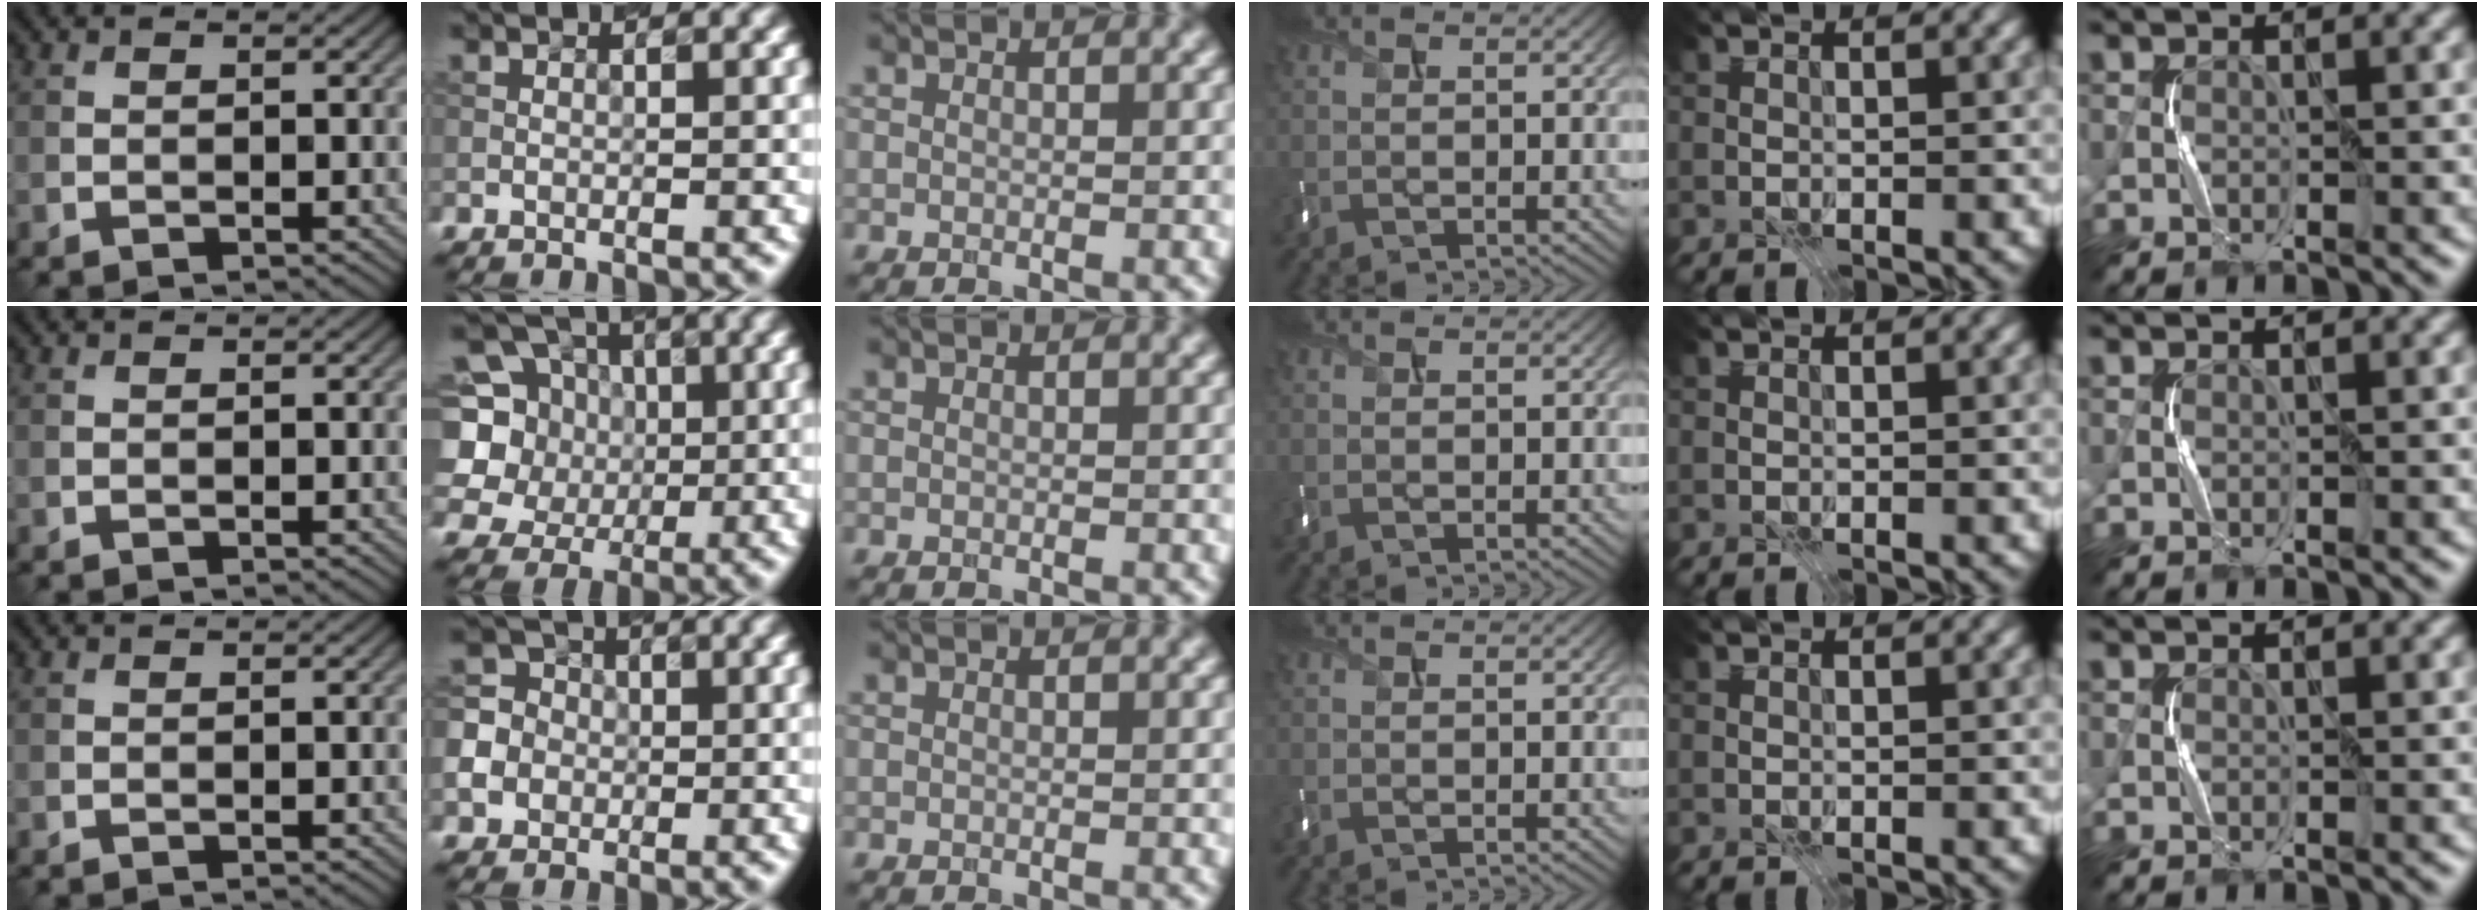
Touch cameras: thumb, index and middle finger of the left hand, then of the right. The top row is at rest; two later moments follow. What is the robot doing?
{"motion": "press", "object": "keyboard"}